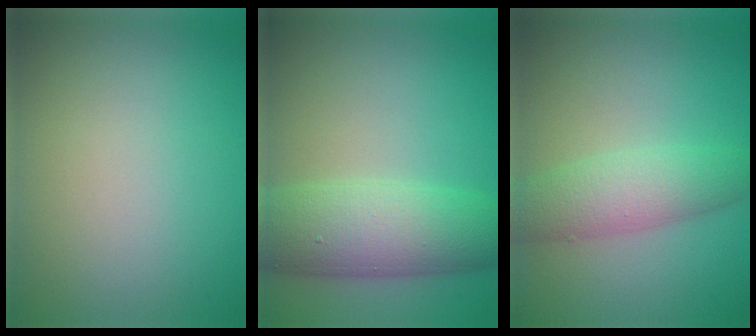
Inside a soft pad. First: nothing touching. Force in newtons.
{"total": 7.6, "press": 7.6, "slide": 0.2}
{"total": 4.3, "press": 4.3, "slide": 0.1}